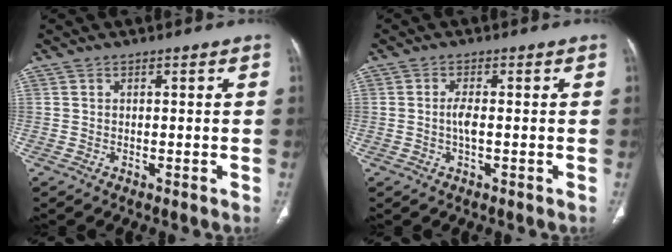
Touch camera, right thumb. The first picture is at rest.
{"total": 2.1, "force": [-0.3, 0.5, 2.1], "torque": [-0.048, -0.004, -0.008]}